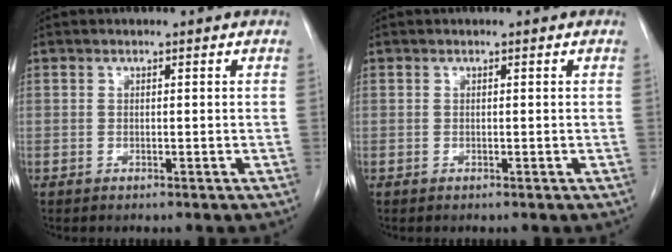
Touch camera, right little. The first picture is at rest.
{"total": 0.0}